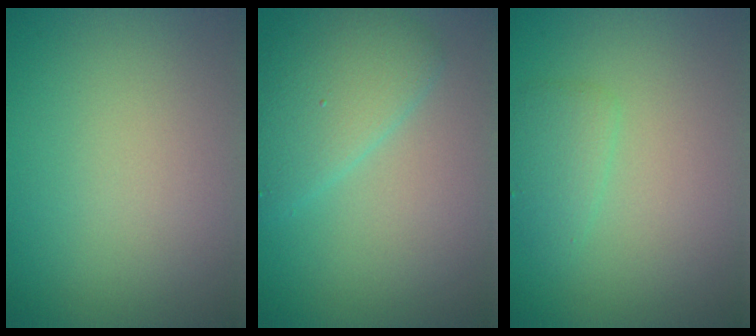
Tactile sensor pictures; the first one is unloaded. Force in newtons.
{"total": 3.9, "press": 3.9, "slide": 0.2}
{"total": 1.7, "press": 1.7, "slide": 0.1}